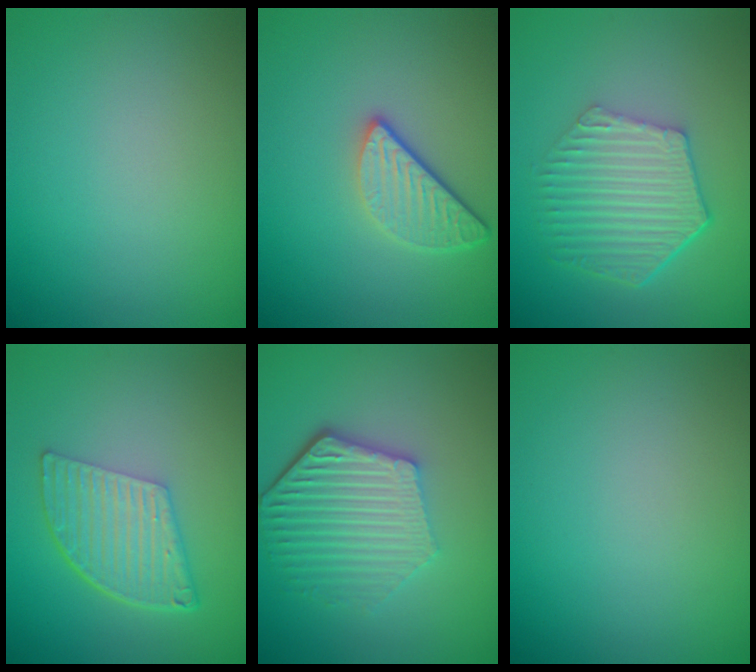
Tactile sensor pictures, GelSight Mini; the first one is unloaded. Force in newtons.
{"total": 3.2, "press": 2.6, "slide": 1.9}
{"total": 5.9, "press": 4.3, "slide": 4.0}
{"total": 5.6, "press": 3.9, "slide": 4.0}
{"total": 5.8, "press": 4.3, "slide": 3.8}
{"total": 0.0}